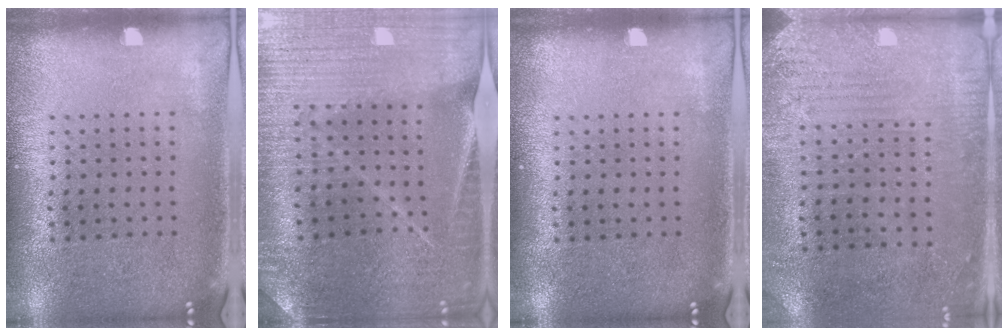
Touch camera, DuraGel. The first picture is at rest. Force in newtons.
{"total": 3.0, "press": 3.0, "slide": 0.3}
{"total": 0.0}
{"total": 2.8, "press": 2.4, "slide": 1.5}